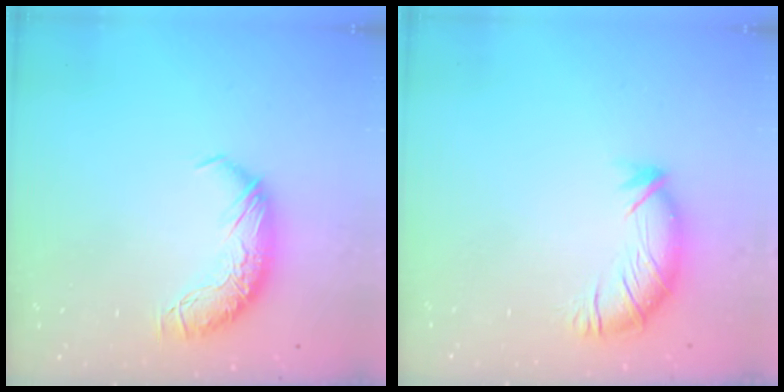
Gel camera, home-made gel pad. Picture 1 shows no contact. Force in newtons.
{"total": 2.9, "press": 1.9, "slide": 2.2}